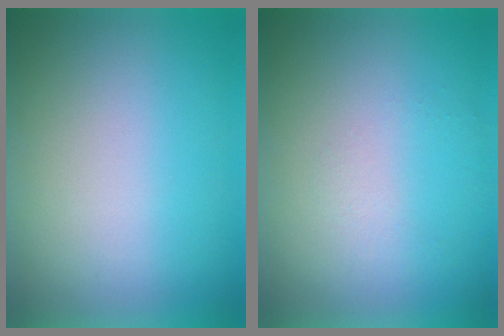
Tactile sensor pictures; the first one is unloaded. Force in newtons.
{"total": 1.1}